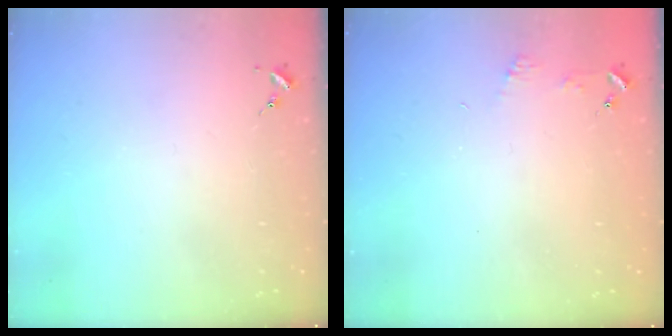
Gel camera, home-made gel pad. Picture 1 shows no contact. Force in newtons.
{"total": 3.8, "press": 3.8, "slide": 0.4}